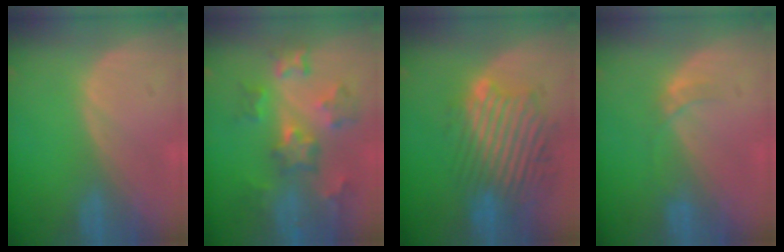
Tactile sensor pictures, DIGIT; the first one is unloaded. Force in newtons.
{"total": 8.4, "press": 7.7, "slide": 3.3}
{"total": 10.9, "press": 10.2, "slide": 3.9}
{"total": 2.7, "press": 2.4, "slide": 1.3}